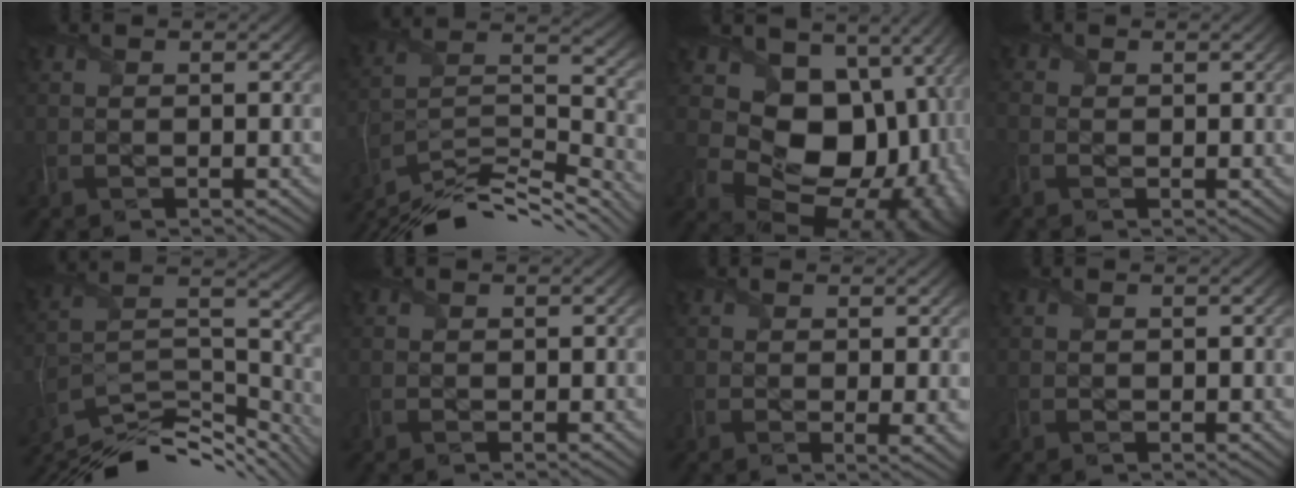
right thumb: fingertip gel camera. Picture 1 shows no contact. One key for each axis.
{"total": 14.1, "fx": -12.6, "fy": 2.8, "fz": 5.8, "tx": -0.115, "ty": 0.006, "tz": -0.219}
{"total": 16.7, "fx": 3.3, "fy": 12.9, "fz": 10.2, "tx": -0.149, "ty": -0.022, "tz": 0.081}
{"total": 1.4, "fx": -0.4, "fy": 1.3, "fz": 0.3, "tx": -0.008, "ty": -0.002, "tz": -0.009}
{"total": 12.8, "fx": -11.2, "fy": 3.1, "fz": 5.6, "tx": -0.105, "ty": 0.002, "tz": -0.187}
{"total": 0.0}
{"total": 2.6, "fx": 0.4, "fy": 0.8, "fz": 2.4, "tx": -0.039, "ty": -0.008, "tz": 0.005}
{"total": 0.0}